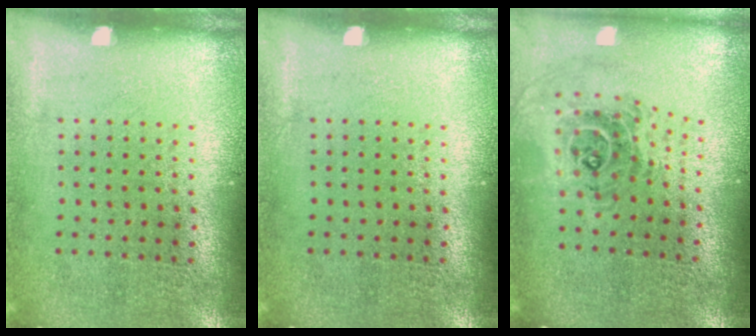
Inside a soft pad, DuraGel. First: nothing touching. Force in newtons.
{"total": 0.0}
{"total": 1.0, "press": 1.0, "slide": 0.3}